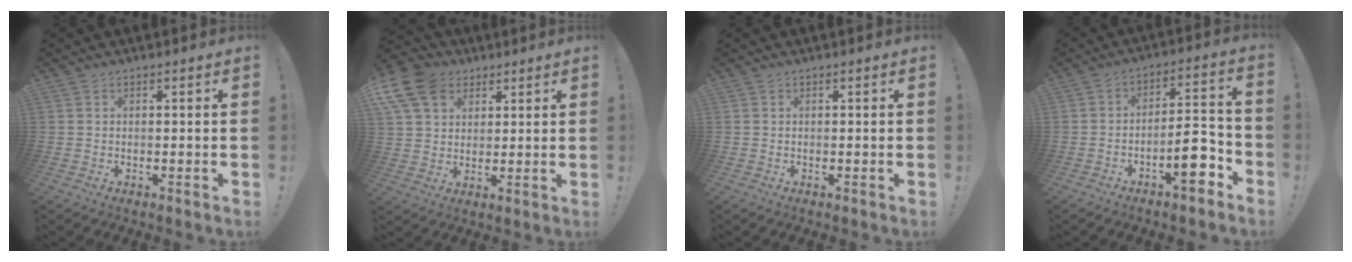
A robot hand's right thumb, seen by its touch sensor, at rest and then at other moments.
{"total": 13.0, "force": [6.0, 9.6, 6.4], "torque": [-0.125, -0.030, 0.120]}
{"total": 0.0}
{"total": 10.7, "force": [-5.5, 3.6, 8.5], "torque": [-0.116, 0.034, -0.092]}